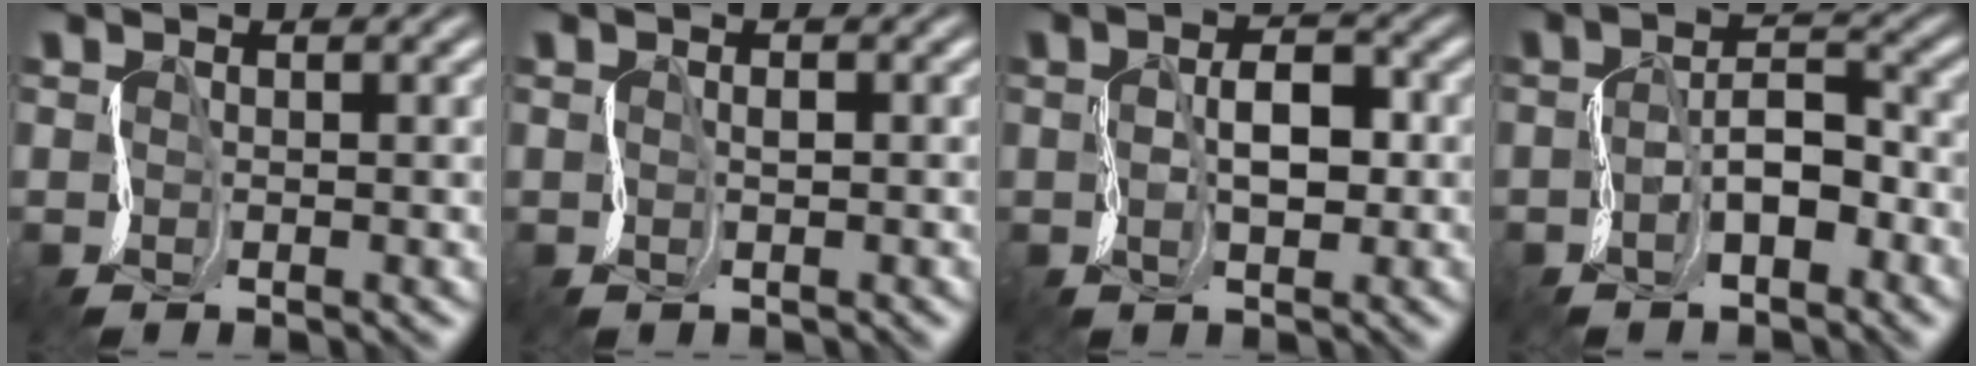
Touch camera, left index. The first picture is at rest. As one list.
[{"total": 1.1, "force": [0.3, -0.5, -0.9], "torque": [0.000, 0.005, 0.006]}, {"total": 1.6, "force": [0.5, 0.8, 1.3], "torque": [-0.043, 0.010, 0.010]}, {"total": 1.6, "force": [-1.2, 0.7, 0.9], "torque": [-0.037, 0.014, -0.026]}]